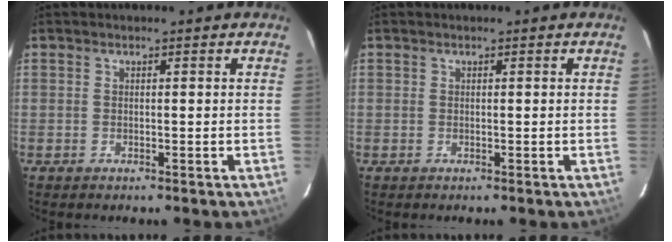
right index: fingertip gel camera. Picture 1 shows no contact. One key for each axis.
{"total": 0.0}